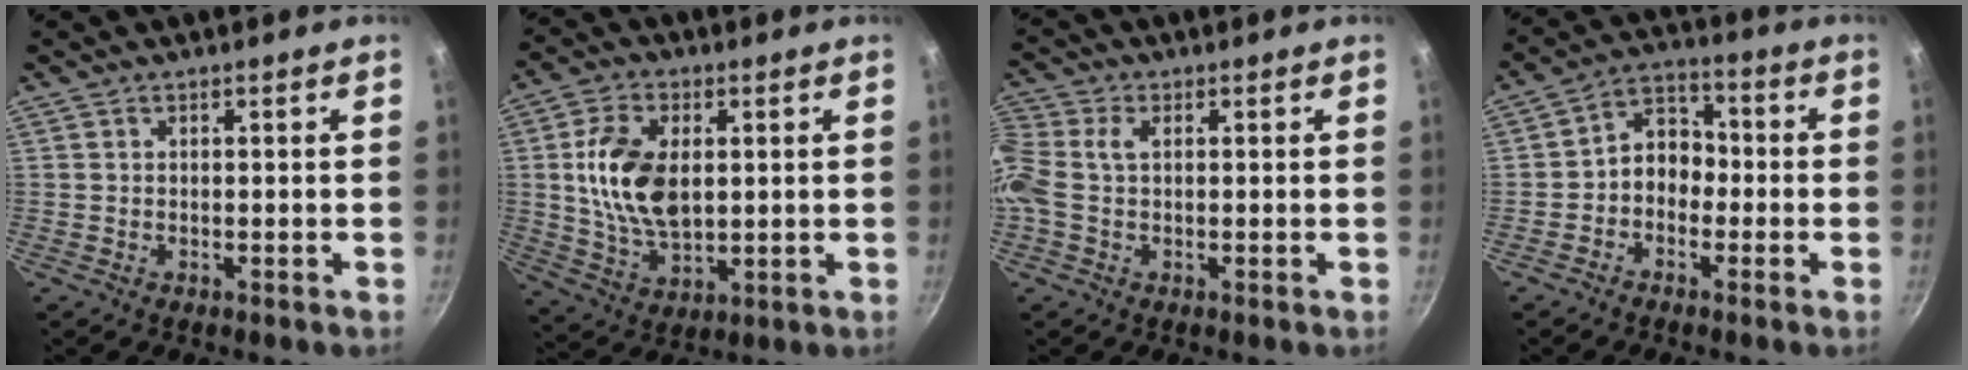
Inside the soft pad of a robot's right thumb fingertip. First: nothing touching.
{"total": 13.6, "force": [1.8, 8.3, 10.7], "torque": [-0.185, -0.007, 0.037]}
{"total": 7.7, "force": [0.6, 5.2, 5.8], "torque": [-0.132, 0.019, -0.005]}
{"total": 7.1, "force": [-1.7, 5.5, 4.1], "torque": [-0.027, 0.036, -0.045]}